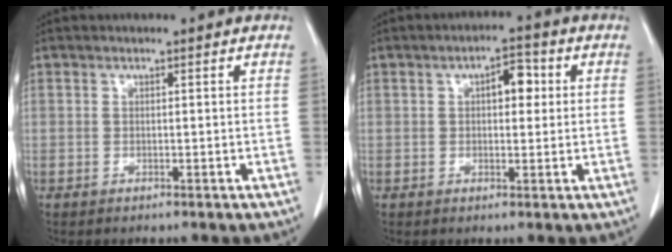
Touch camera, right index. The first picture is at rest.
{"total": 4.5, "force": [1.1, 2.1, 3.8], "torque": [-0.055, 0.014, 0.016]}